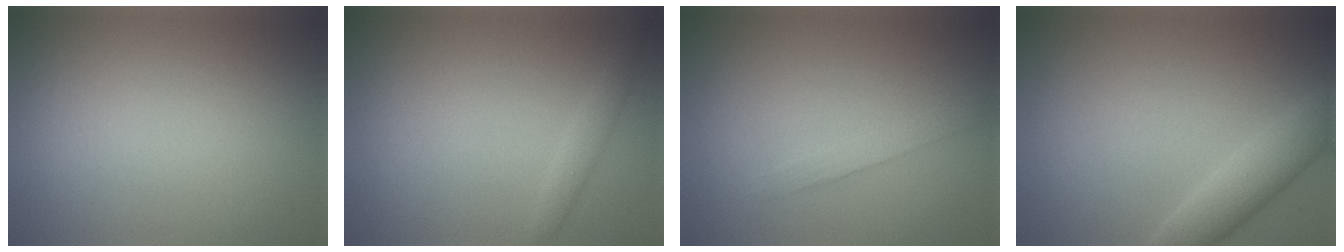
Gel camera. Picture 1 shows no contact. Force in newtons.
{"total": 1.3, "press": 1.3, "slide": 0.1}
{"total": 1.5, "press": 1.5, "slide": 0.1}
{"total": 4.0, "press": 4.0, "slide": 0.2}